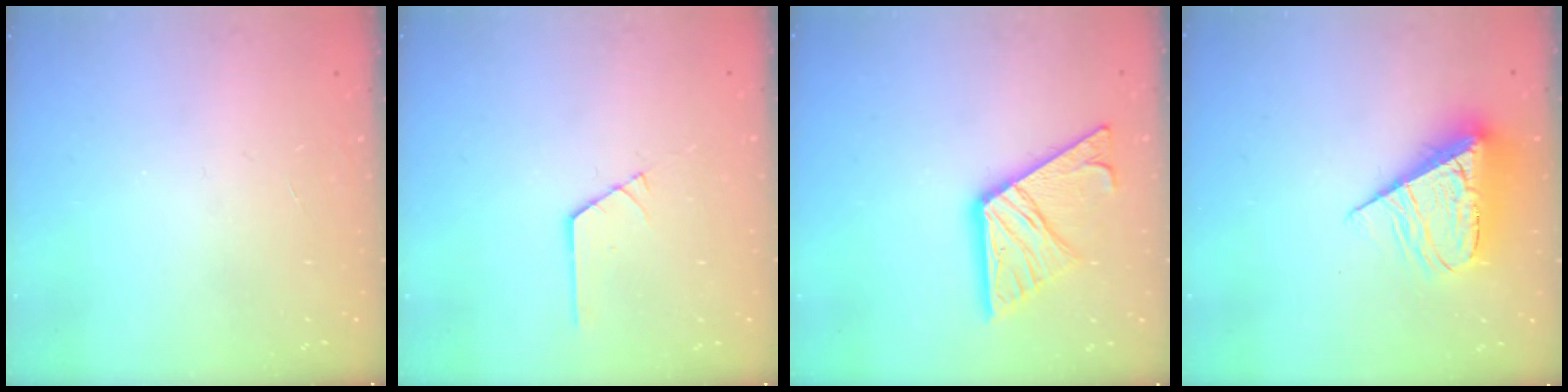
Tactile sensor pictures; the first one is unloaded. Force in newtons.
{"total": 1.2, "press": 1.2, "slide": 0.1}
{"total": 17.5, "press": 17.4, "slide": 1.7}
{"total": 11.7, "press": 11.7, "slide": 0.5}